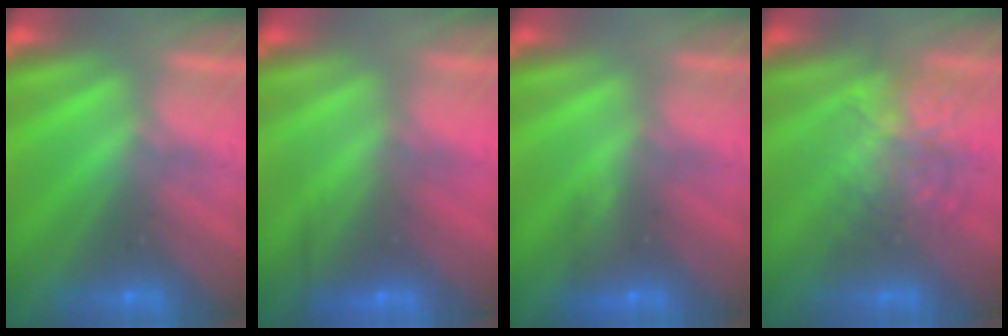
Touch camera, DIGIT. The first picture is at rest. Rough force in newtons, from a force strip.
{"total": 2.4}
{"total": 2.9}
{"total": 2.3}